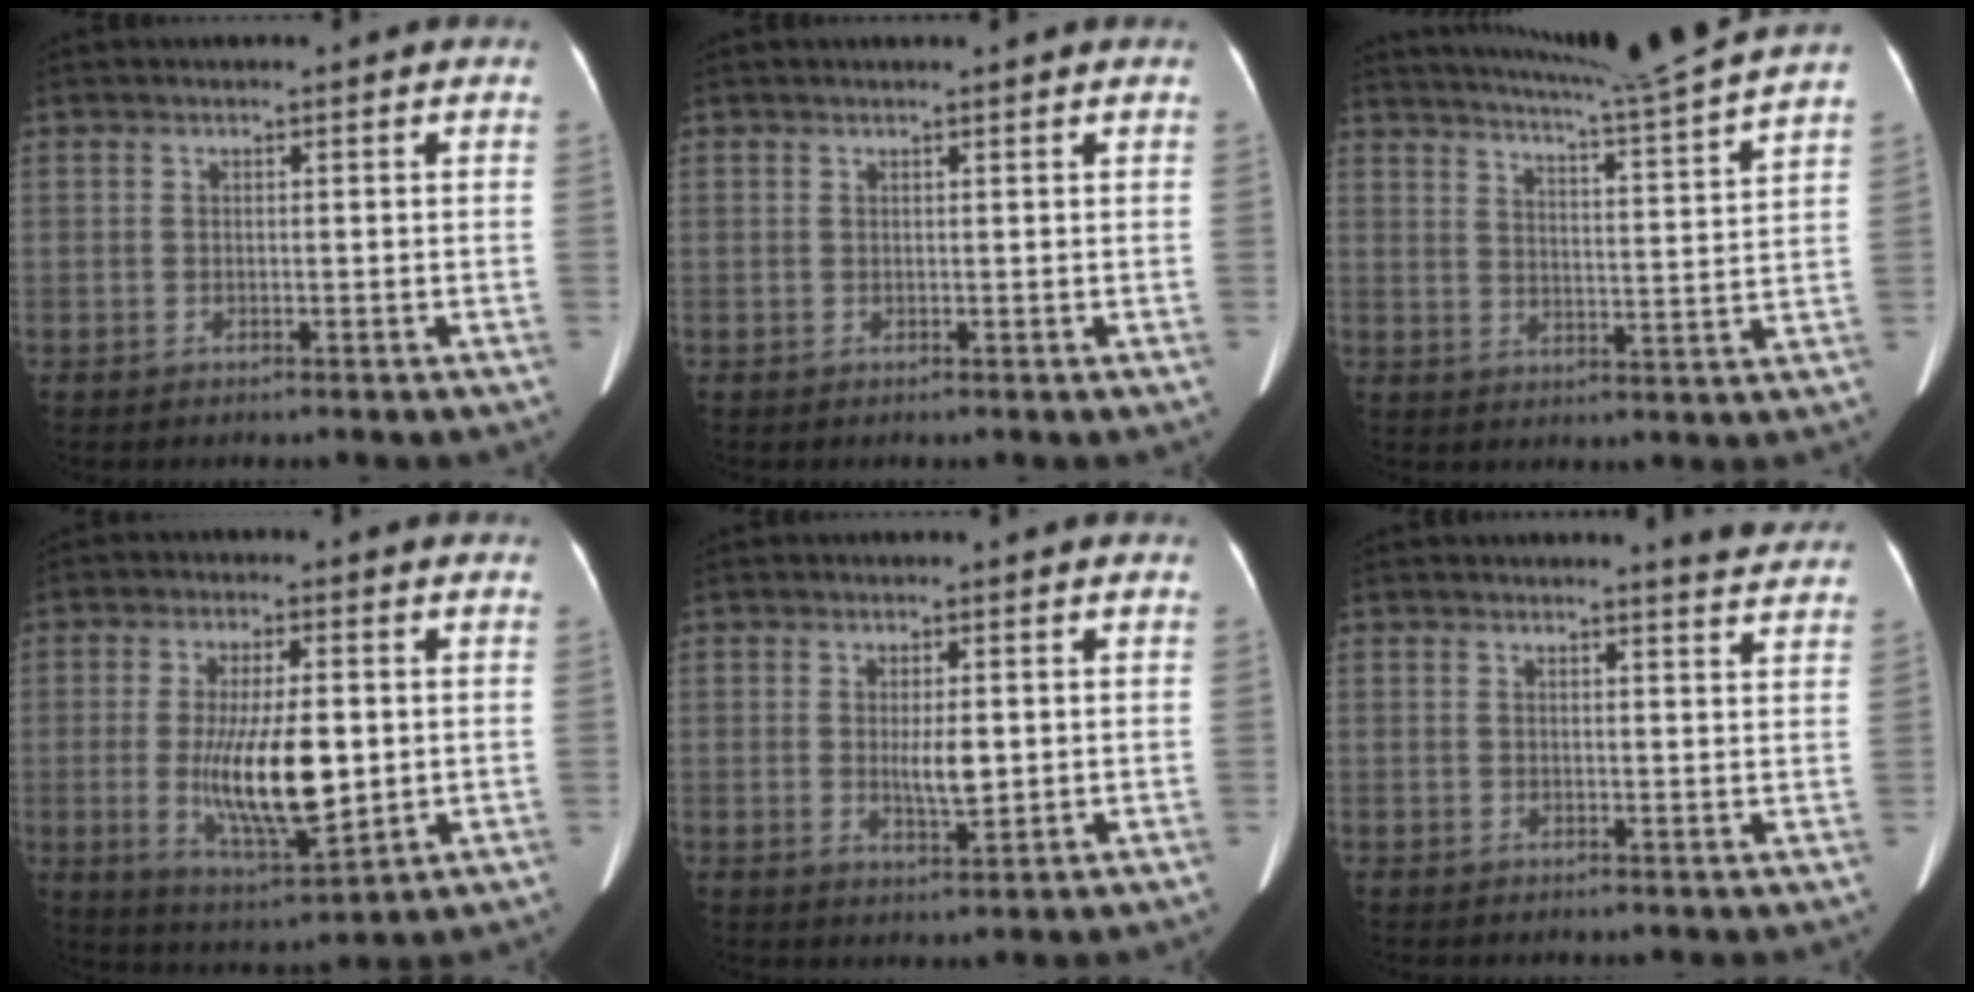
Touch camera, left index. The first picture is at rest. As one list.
[{"total": 1.1, "force": [1.0, -0.2, 0.3], "torque": [-0.009, 0.005, 0.015]}, {"total": 14.7, "force": [13.4, -3.5, 4.9], "torque": [-0.091, -0.048, 0.182]}, {"total": 12.1, "force": [-0.6, 3.2, 11.6], "torque": [-0.216, -0.017, -0.004]}, {"total": 3.6, "force": [0.3, 0.9, 3.4], "torque": [-0.059, -0.007, 0.004]}, {"total": 5.7, "force": [5.6, -0.1, 1.3], "torque": [-0.016, -0.017, 0.042]}]